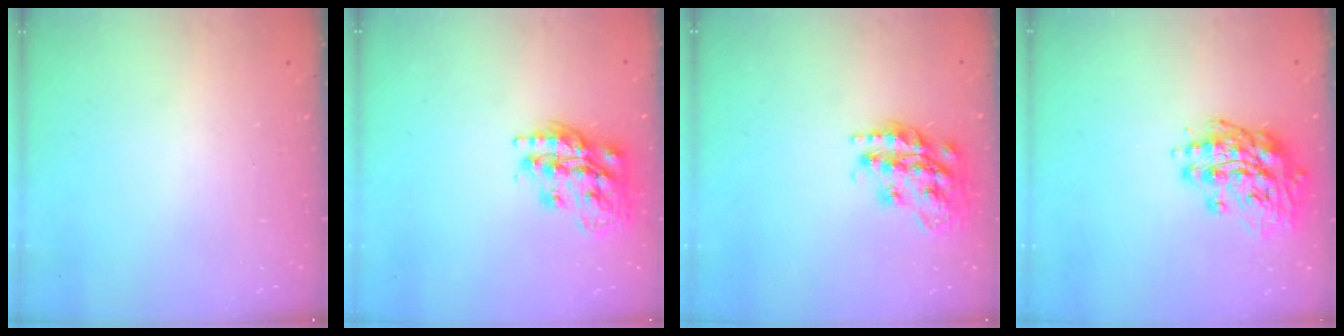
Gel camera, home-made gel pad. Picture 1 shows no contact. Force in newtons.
{"total": 16.6, "press": 16.5, "slide": 1.1}
{"total": 18.3, "press": 18.3, "slide": 1.0}
{"total": 16.0, "press": 15.8, "slide": 2.7}